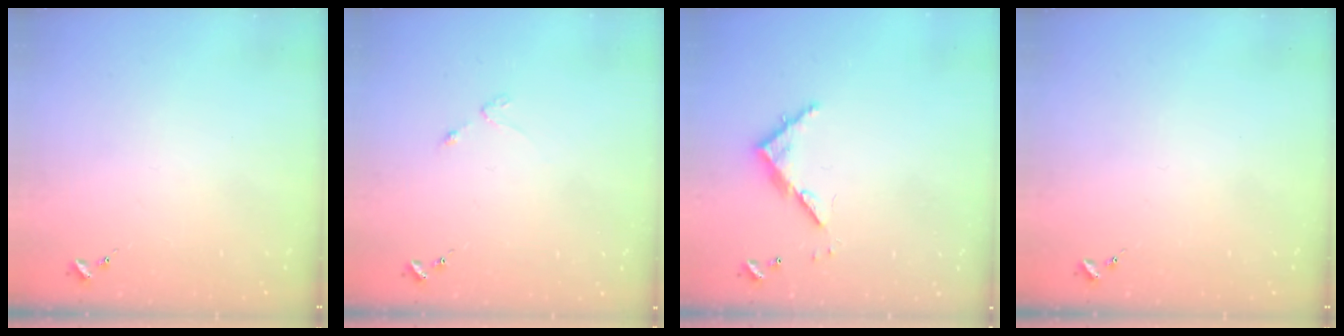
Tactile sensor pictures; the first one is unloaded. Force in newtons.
{"total": 2.3, "press": 2.3, "slide": 0.3}
{"total": 6.7, "press": 6.7, "slide": 0.5}
{"total": 0.0}